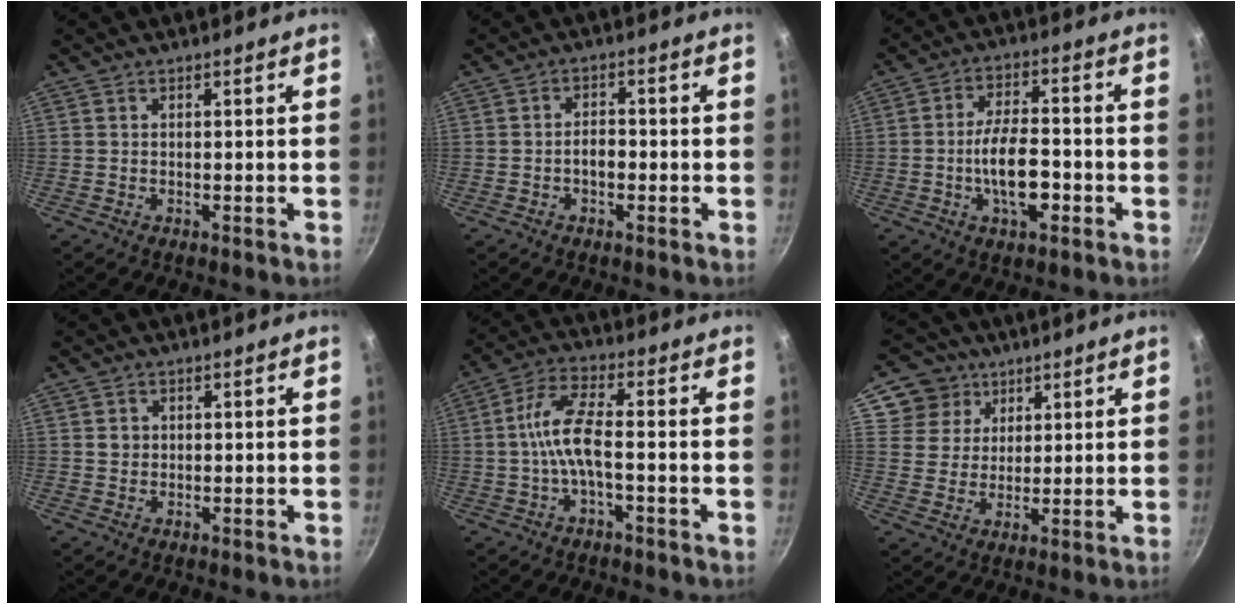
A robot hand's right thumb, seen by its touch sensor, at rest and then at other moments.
{"total": 3.2, "force": [-0.9, 1.9, 2.4], "torque": [-0.024, 0.015, -0.014]}
{"total": 10.1, "force": [-2.9, 4.6, 8.5], "torque": [-0.136, 0.025, -0.053]}
{"total": 1.6, "force": [0.3, 1.5, 0.5], "torque": [-0.003, 0.004, 0.005]}
{"total": 7.8, "force": [-1.8, 2.5, 7.1], "torque": [-0.159, 0.028, -0.044]}
{"total": 8.5, "force": [4.6, 7.1, 1.2], "torque": [0.012, -0.010, 0.075]}